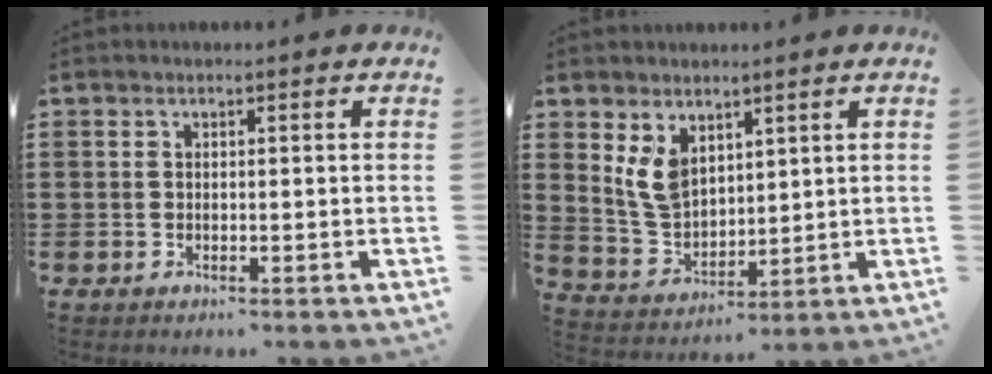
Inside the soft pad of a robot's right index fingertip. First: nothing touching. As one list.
[{"total": 6.4, "force": [3.2, 4.1, 3.7], "torque": [-0.100, -0.002, 0.058]}]